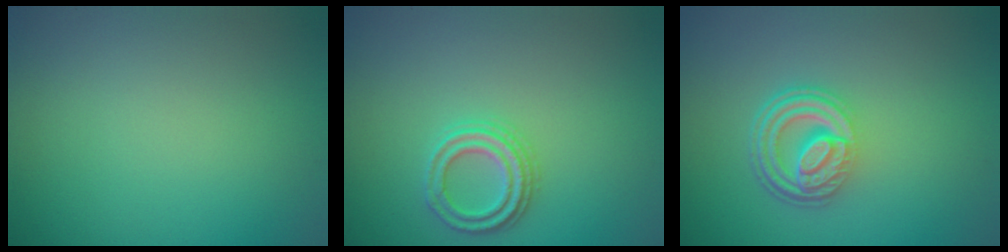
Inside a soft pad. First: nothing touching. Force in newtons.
{"total": 2.3, "press": 2.3, "slide": 0.3}
{"total": 4.6, "press": 3.4, "slide": 3.1}